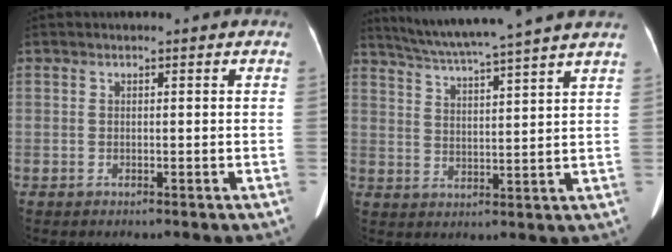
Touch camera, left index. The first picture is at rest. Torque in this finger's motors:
{"motor_torque": [0.08, -0.42, 0.01, 0.08]}